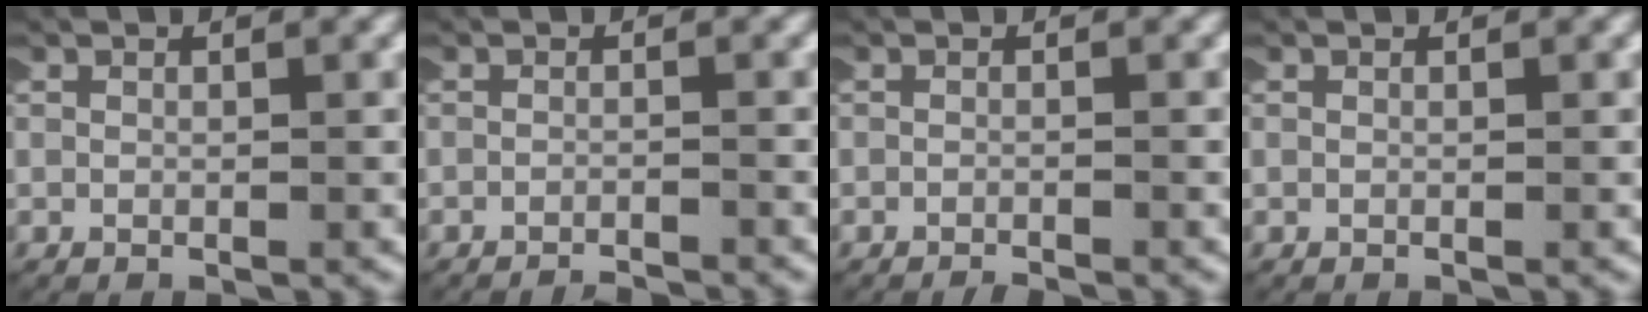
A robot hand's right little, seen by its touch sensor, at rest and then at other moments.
{"total": 3.0, "force": [-2.9, 0.3, 0.0], "torque": [-0.003, -0.013, -0.043]}
{"total": 1.4, "force": [-1.4, 0.0, 0.1], "torque": [-0.005, -0.007, -0.020]}
{"total": 0.0}